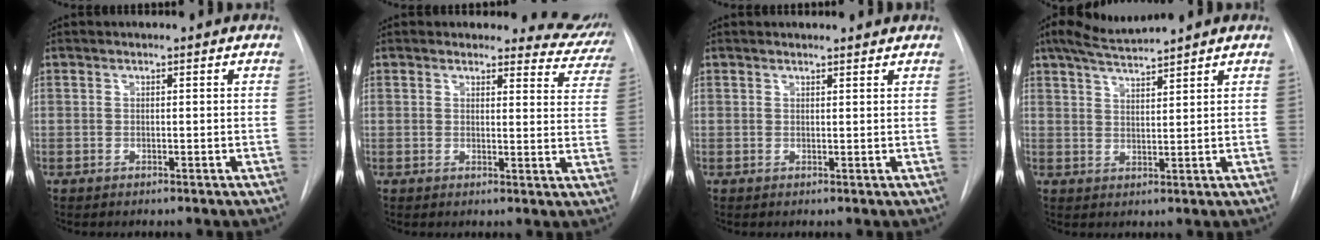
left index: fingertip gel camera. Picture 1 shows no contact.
{"total": 8.8, "force": [8.3, 2.6, -0.2], "torque": [0.046, -0.047, 0.056]}
{"total": 2.5, "force": [2.5, 0.2, 0.3], "torque": [-0.011, 0.006, 0.027]}
{"total": 5.5, "force": [5.0, -0.2, 2.2], "torque": [-0.046, 0.013, 0.096]}